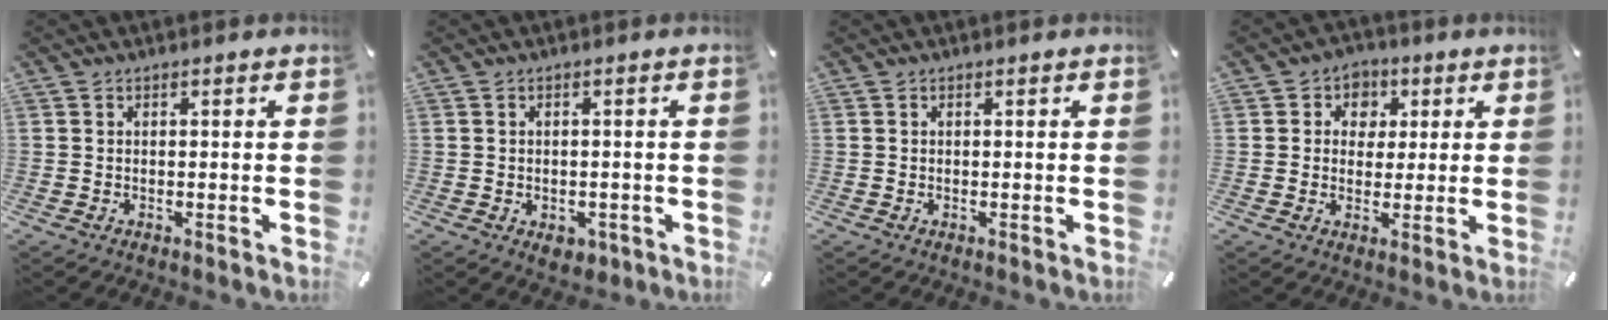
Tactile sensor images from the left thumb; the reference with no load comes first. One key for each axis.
{"total": 3.2, "fx": -1.3, "fy": 2.4, "fz": 1.7, "tx": -0.027, "ty": 0.005, "tz": -0.020}
{"total": 0.0}
{"total": 5.8, "fx": 1.0, "fy": 5.3, "fz": 2.0, "tx": -0.022, "ty": 0.000, "tz": 0.011}